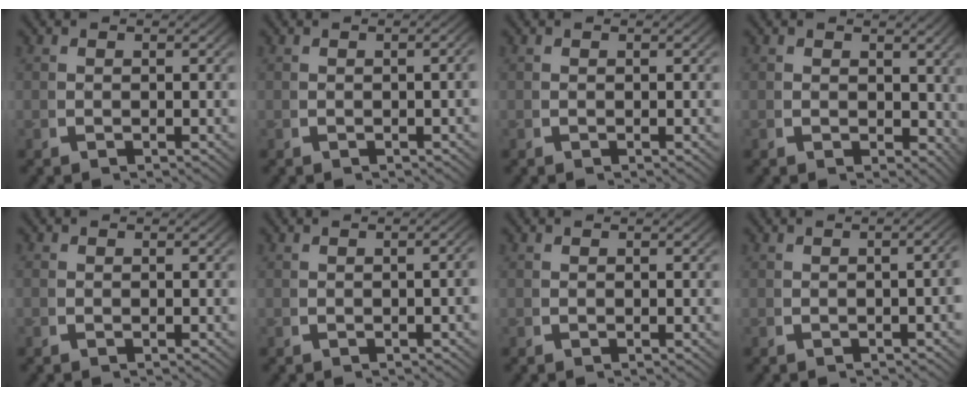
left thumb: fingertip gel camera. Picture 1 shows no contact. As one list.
[{"total": 1.1, "force": [-0.5, 0.3, 0.9], "torque": [-0.012, 0.000, -0.005]}, {"total": 0.0}, {"total": 2.4, "force": [1.4, 1.6, 1.1], "torque": [-0.006, -0.007, 0.026]}, {"total": 0.0}, {"total": 1.4, "force": [-0.5, 0.5, 1.3], "torque": [-0.015, 0.000, -0.007]}, {"total": 0.0}, {"total": 2.0, "force": [-0.8, 0.7, 1.7], "torque": [-0.021, -0.001, -0.010]}]